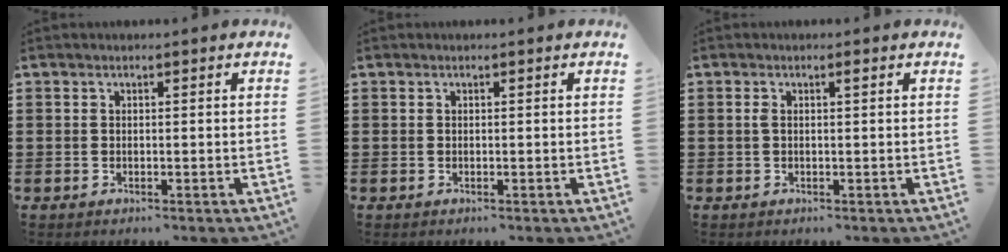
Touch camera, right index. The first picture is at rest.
{"total": 0.0}
{"total": 1.1, "force": [0.2, 0.2, 1.1], "torque": [-0.021, 0.002, 0.002]}